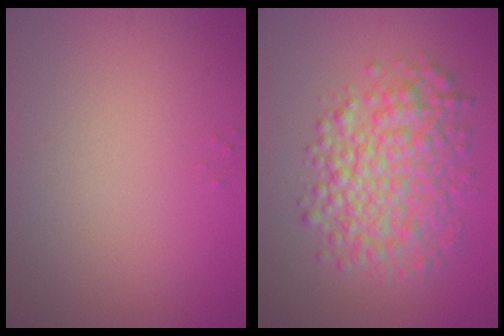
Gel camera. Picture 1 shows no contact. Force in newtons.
{"total": 6.7, "press": 6.7, "slide": 0.1}